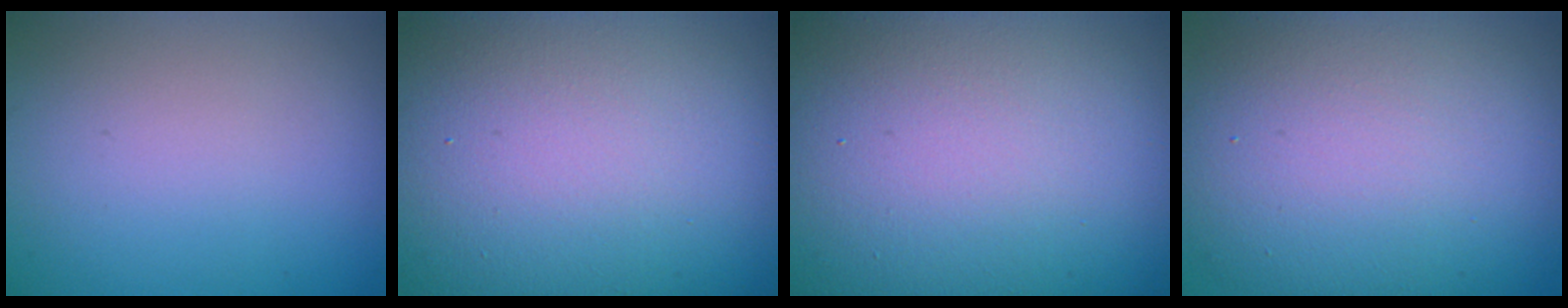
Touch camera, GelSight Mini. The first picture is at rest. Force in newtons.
{"total": 23.0, "press": 23.0, "slide": 1.3}
{"total": 25.4, "press": 25.3, "slide": 1.9}
{"total": 14.5, "press": 14.5, "slide": 0.5}